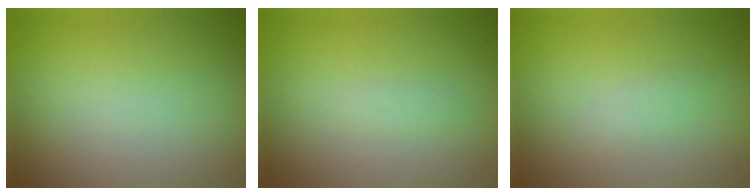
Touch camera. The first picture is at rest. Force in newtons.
{"total": 0.6, "press": 0.6, "slide": 0.0}
{"total": 1.0, "press": 1.0, "slide": 0.1}